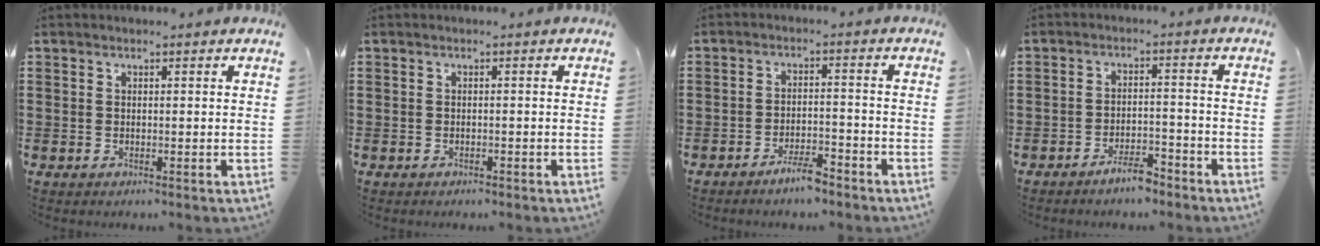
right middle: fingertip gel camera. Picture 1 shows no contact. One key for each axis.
{"total": 0.6, "fx": -0.6, "fy": 0.2, "fz": 0.1, "tx": -0.003, "ty": 0.001, "tz": -0.012}
{"total": 4.0, "fx": -3.5, "fy": 0.7, "fz": 1.8, "tx": -0.036, "ty": 0.006, "tz": -0.070}
{"total": 4.0, "fx": -3.6, "fy": 0.9, "fz": 1.7, "tx": -0.035, "ty": 0.009, "tz": -0.071}